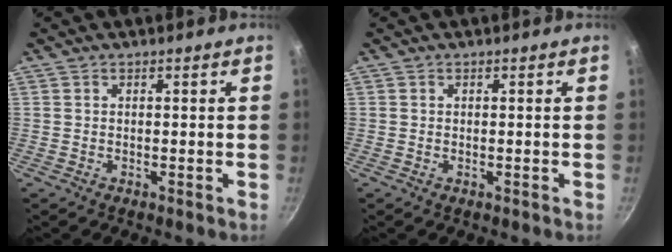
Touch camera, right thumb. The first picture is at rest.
{"total": 0.0}